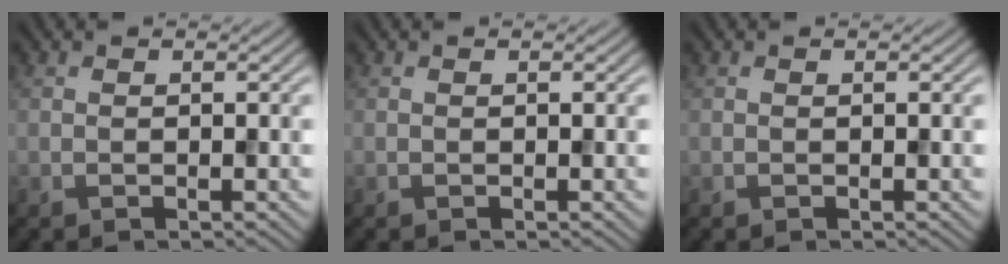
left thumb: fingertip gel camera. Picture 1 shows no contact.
{"total": 0.0}
{"total": 0.0}